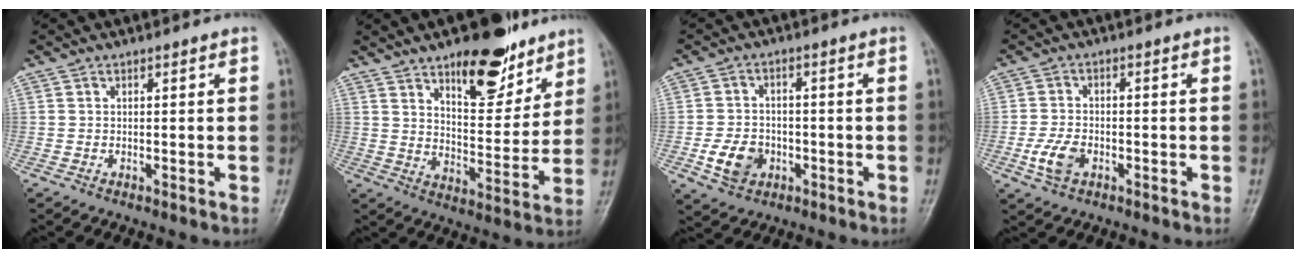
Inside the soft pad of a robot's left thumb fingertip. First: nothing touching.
{"total": 14.3, "force": [9.3, 6.6, 8.6], "torque": [-0.072, -0.057, 0.140]}
{"total": 6.9, "force": [-2.3, 5.5, 3.6], "torque": [-0.052, 0.010, -0.038]}
{"total": 5.2, "force": [-1.9, 3.4, 3.5], "torque": [-0.070, 0.005, -0.037]}